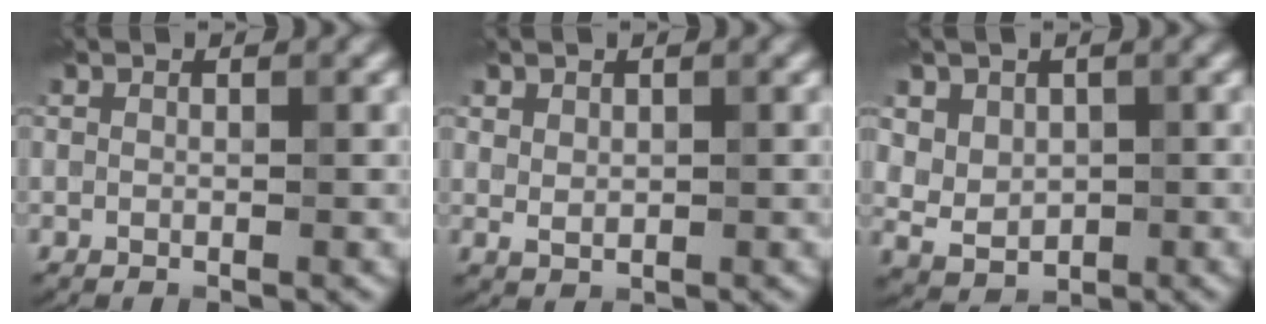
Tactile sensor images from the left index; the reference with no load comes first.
{"total": 1.3, "force": [0.8, 0.9, 0.6], "torque": [-0.009, -0.003, 0.019]}
{"total": 4.4, "force": [1.9, 3.5, 1.9], "torque": [-0.047, -0.003, 0.044]}